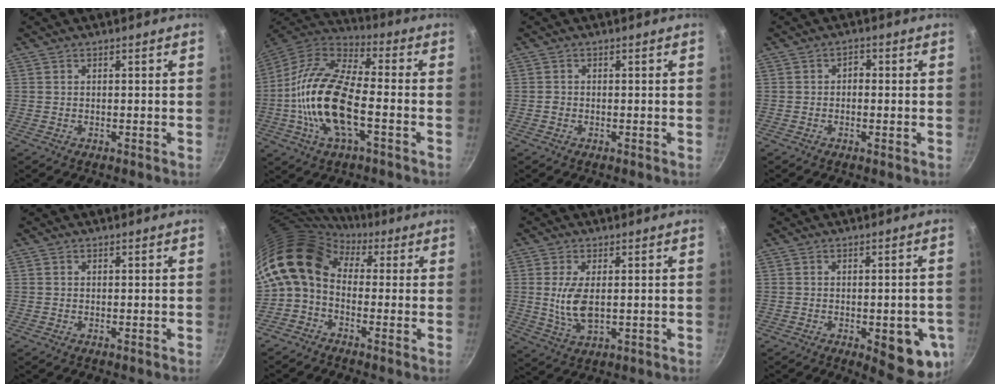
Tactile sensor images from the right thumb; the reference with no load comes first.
{"total": 19.2, "force": [-3.7, 8.2, 16.9], "torque": [-0.326, 0.032, -0.086]}
{"total": 0.6, "force": [-0.2, 0.6, 0.1], "torque": [-0.001, 0.002, -0.006]}
{"total": 1.9, "force": [-0.2, 1.3, 1.3], "torque": [-0.025, 0.006, -0.009]}
{"total": 0.0}
{"total": 10.8, "force": [2.1, 7.7, 7.3], "torque": [-0.125, 0.025, 0.011]}
{"total": 7.1, "force": [0.5, 3.4, 6.2], "torque": [-0.124, -0.010, 0.015]}
{"total": 11.7, "force": [-3.4, 4.6, 10.2], "torque": [-0.082, 0.000, -0.037]}